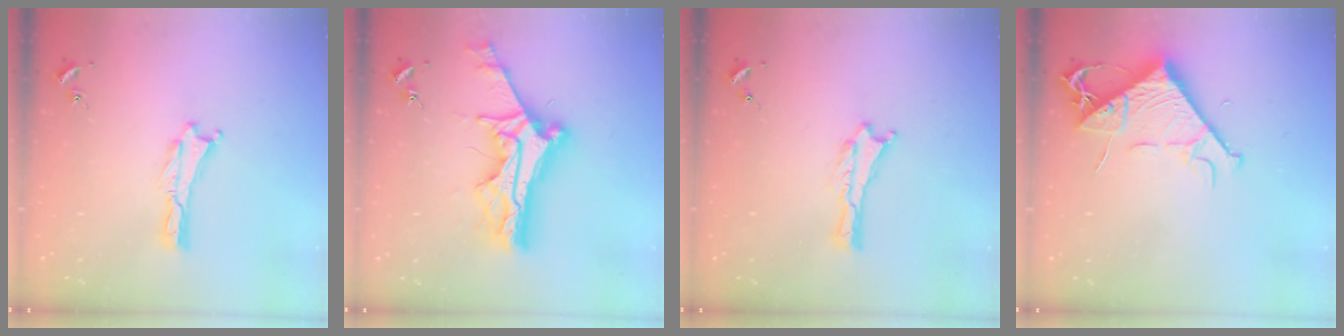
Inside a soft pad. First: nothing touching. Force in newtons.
{"total": 12.3, "press": 12.3, "slide": 1.1}
{"total": 0.0}
{"total": 8.5, "press": 8.4, "slide": 1.1}